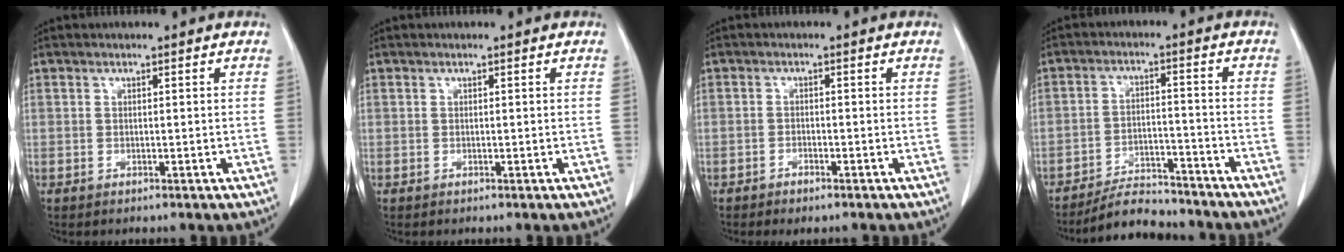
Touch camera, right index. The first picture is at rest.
{"total": 0.0}
{"total": 2.0, "force": [-1.5, 0.7, 1.2], "torque": [-0.019, 0.000, -0.019]}
{"total": 8.5, "force": [-8.1, 1.9, 1.8], "torque": [-0.026, 0.004, -0.133]}